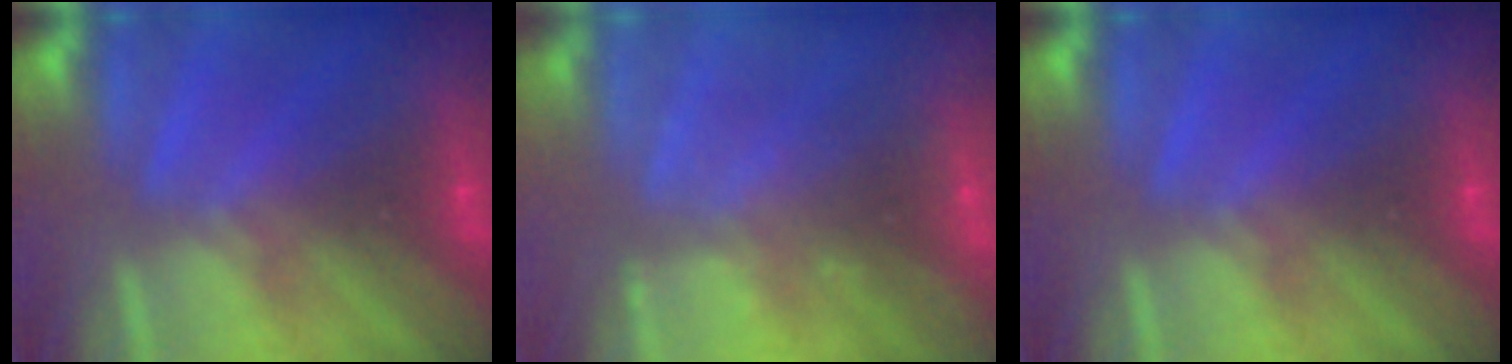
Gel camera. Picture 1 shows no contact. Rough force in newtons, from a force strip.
{"total": 2.3}
{"total": 0.0}